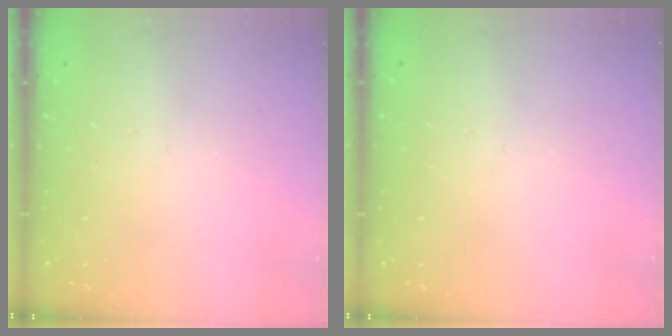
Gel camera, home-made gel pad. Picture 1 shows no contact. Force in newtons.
{"total": 0.0}